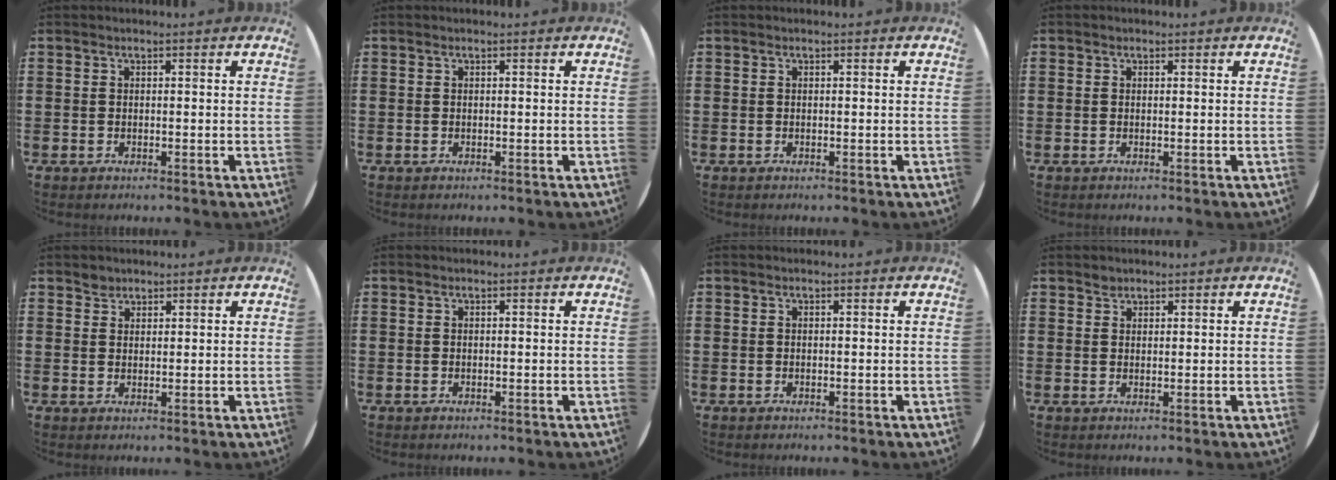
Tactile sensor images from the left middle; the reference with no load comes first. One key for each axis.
{"total": 0.0}
{"total": 0.0}
{"total": 0.0}
{"total": 1.5, "fx": 1.3, "fy": 0.7, "fz": -0.1, "tx": 0.009, "ty": -0.004, "tz": 0.026}
{"total": 0.0}
{"total": 0.0}
{"total": 1.1, "fx": 1.0, "fy": 0.5, "fz": 0.0, "tx": 0.007, "ty": -0.002, "tz": 0.018}